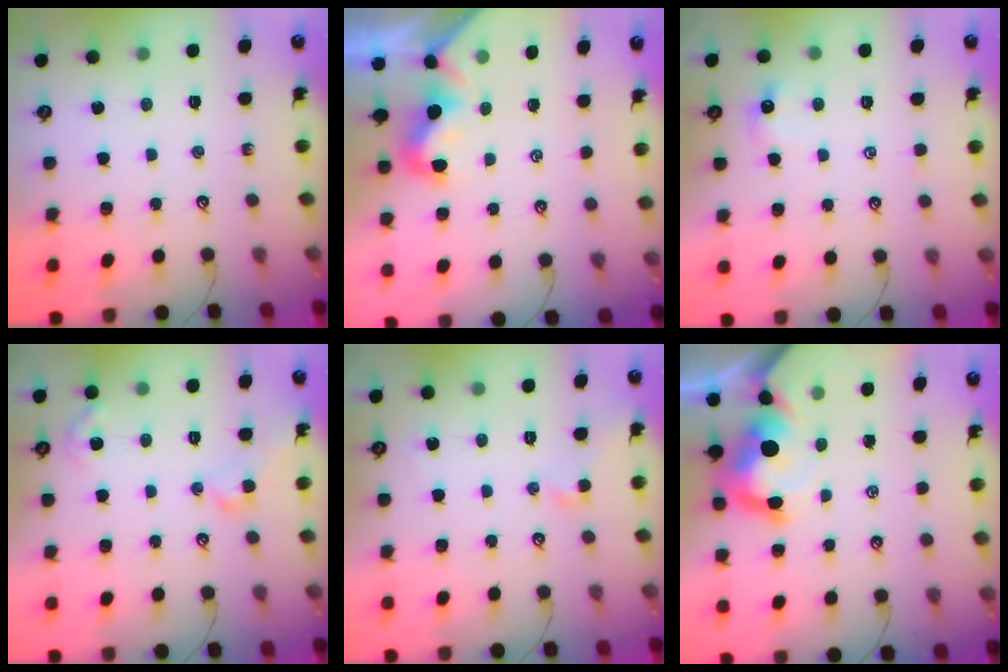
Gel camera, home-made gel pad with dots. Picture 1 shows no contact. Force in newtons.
{"total": 1.1, "press": 0.9, "slide": 0.6}
{"total": 0.8, "press": 0.5, "slide": 0.6}
{"total": 6.3, "press": 6.2, "slide": 1.0}
{"total": 0.8, "press": 0.8, "slide": 0.2}
{"total": 7.8, "press": 7.7, "slide": 1.4}